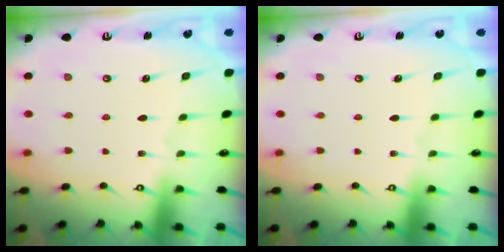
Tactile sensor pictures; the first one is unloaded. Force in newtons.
{"total": 0.0}